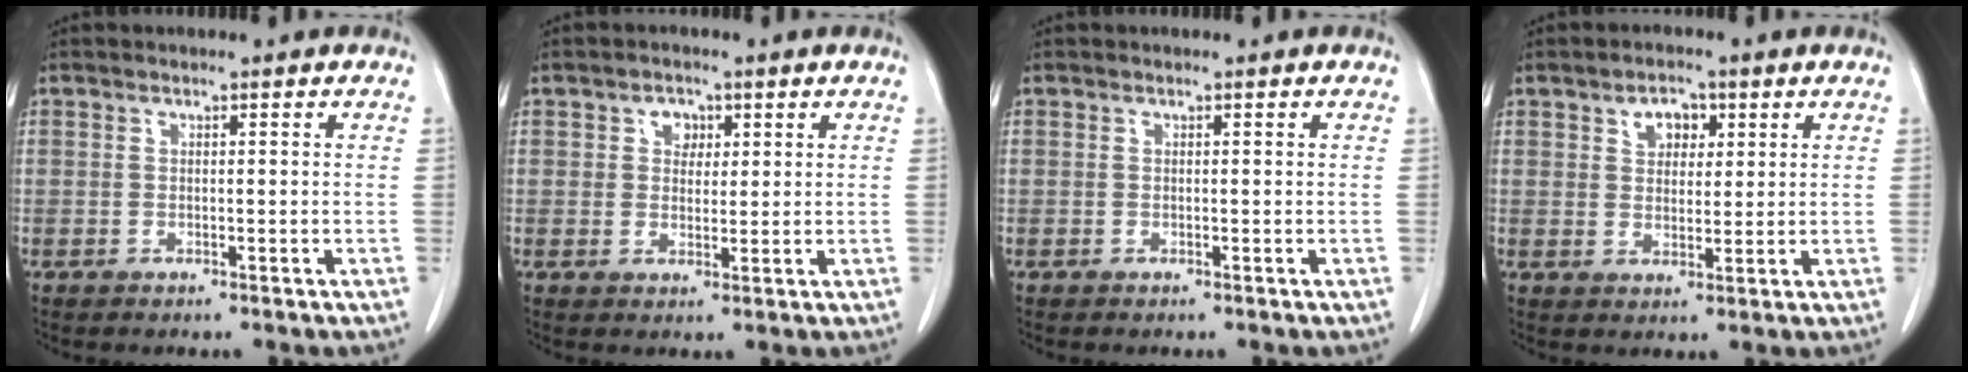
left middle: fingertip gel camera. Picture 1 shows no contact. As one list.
[{"total": 2.8, "force": [1.2, 2.1, 1.4], "torque": [-0.021, 0.003, 0.019]}, {"total": 0.0}, {"total": 4.0, "force": [1.9, 2.5, 2.4], "torque": [-0.037, 0.006, 0.032]}]